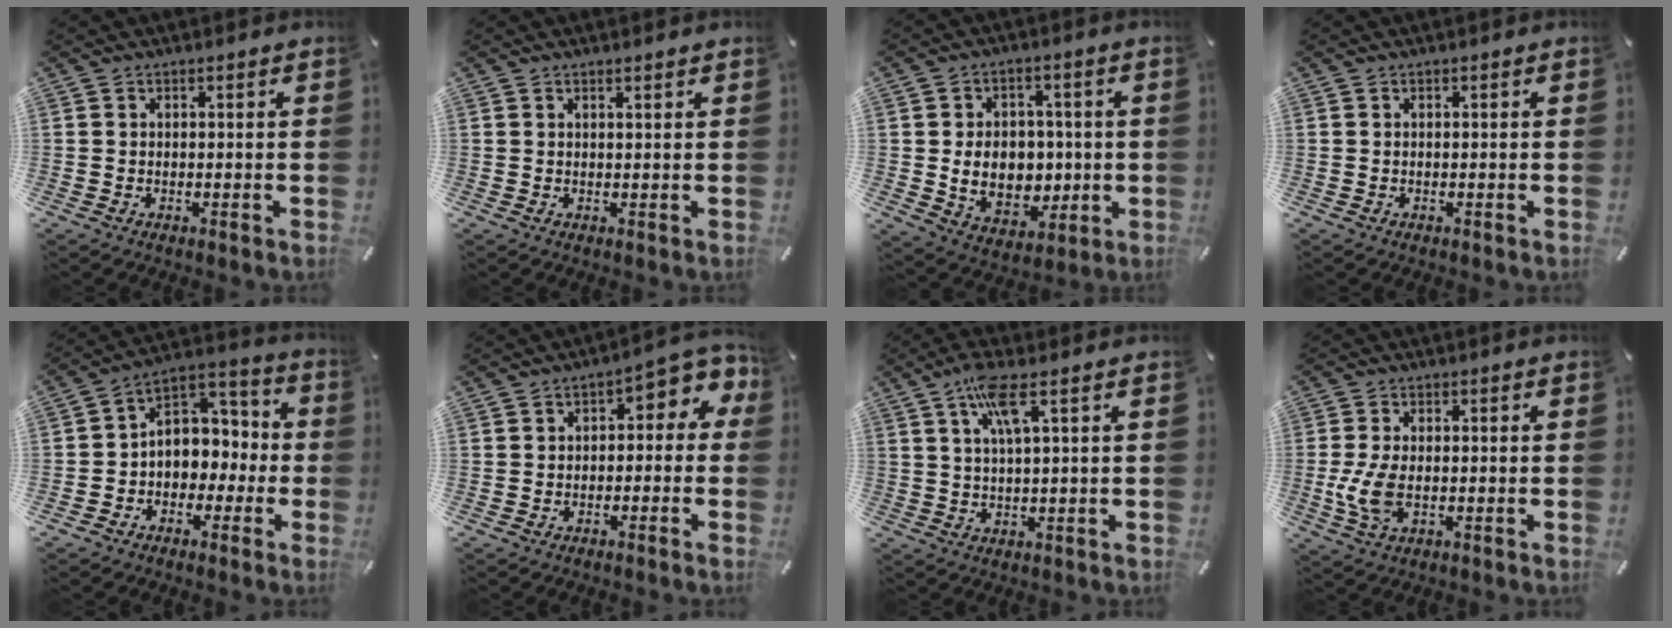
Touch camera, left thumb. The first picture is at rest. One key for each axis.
{"total": 0.8, "fx": 0.7, "fy": -0.1, "fz": 0.4, "tx": -0.008, "ty": -0.002, "tz": 0.013}
{"total": 11.3, "fx": -0.3, "fy": 9.3, "fz": 6.4, "tx": -0.107, "ty": 0.003, "tz": 0.002}
{"total": 0.0}
{"total": 8.0, "fx": -0.8, "fy": 7.6, "fz": 2.1, "tx": -0.032, "ty": 0.006, "tz": -0.010}
{"total": 4.5, "fx": -0.1, "fy": 2.9, "fz": 3.5, "tx": -0.046, "ty": -0.006, "tz": -0.013}
{"total": 7.2, "fx": 3.2, "fy": 1.1, "fz": 6.3, "tx": -0.131, "ty": 0.004, "tz": 0.054}
{"total": 7.1, "fx": -1.3, "fy": 3.5, "fz": 6.0, "tx": -0.138, "ty": -0.008, "tz": -0.024}